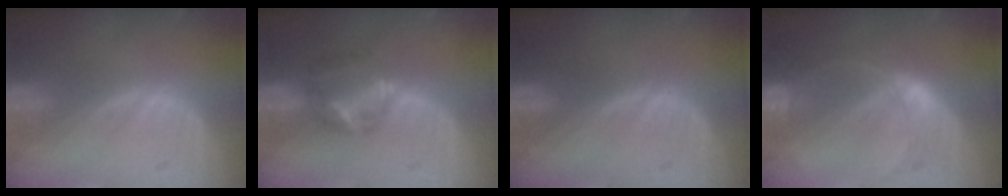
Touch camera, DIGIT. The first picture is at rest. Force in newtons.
{"total": 6.0, "press": 5.4, "slide": 2.4}
{"total": 0.0}
{"total": 5.5, "press": 5.5, "slide": 0.1}